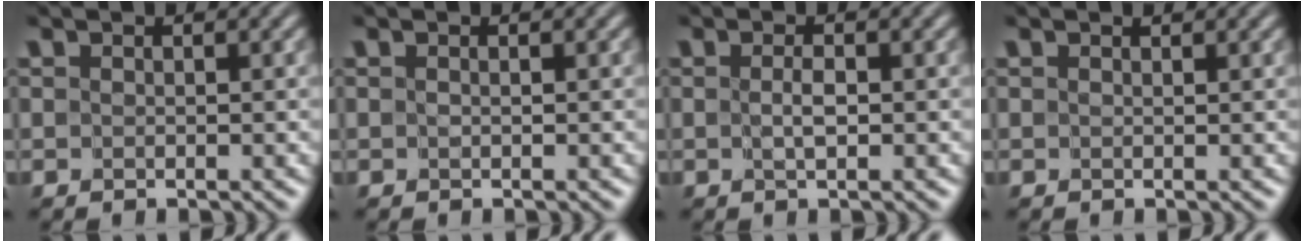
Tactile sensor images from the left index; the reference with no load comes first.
{"total": 0.0}
{"total": 1.0, "force": [-0.2, 0.1, 1.0], "torque": [-0.019, -0.001, -0.003]}
{"total": 0.6, "force": [0.5, 0.0, 0.4], "torque": [-0.004, -0.001, 0.008]}